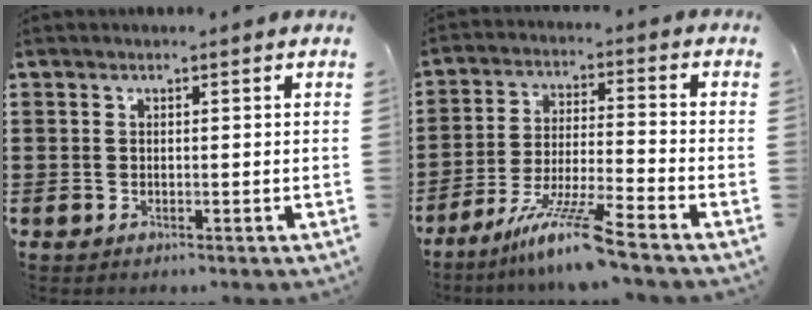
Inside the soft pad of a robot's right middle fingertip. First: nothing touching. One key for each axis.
{"total": 9.5, "fx": -7.3, "fy": -0.1, "fz": 6.1, "tx": -0.126, "ty": -0.012, "tz": -0.142}